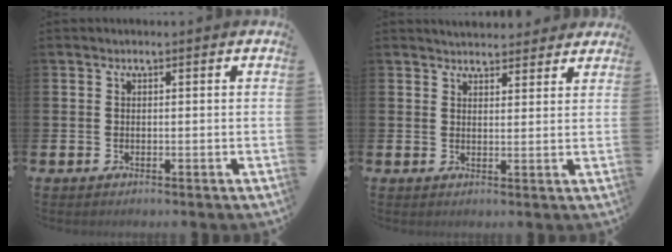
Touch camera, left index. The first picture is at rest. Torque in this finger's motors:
{"motor_torque": [0.91, -1.23, 0.22, 0.02]}